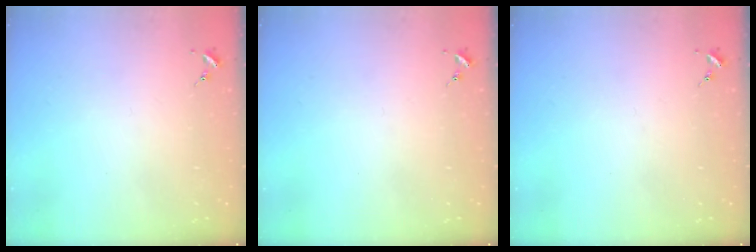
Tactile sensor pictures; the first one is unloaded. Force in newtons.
{"total": 0.0}
{"total": 0.0}